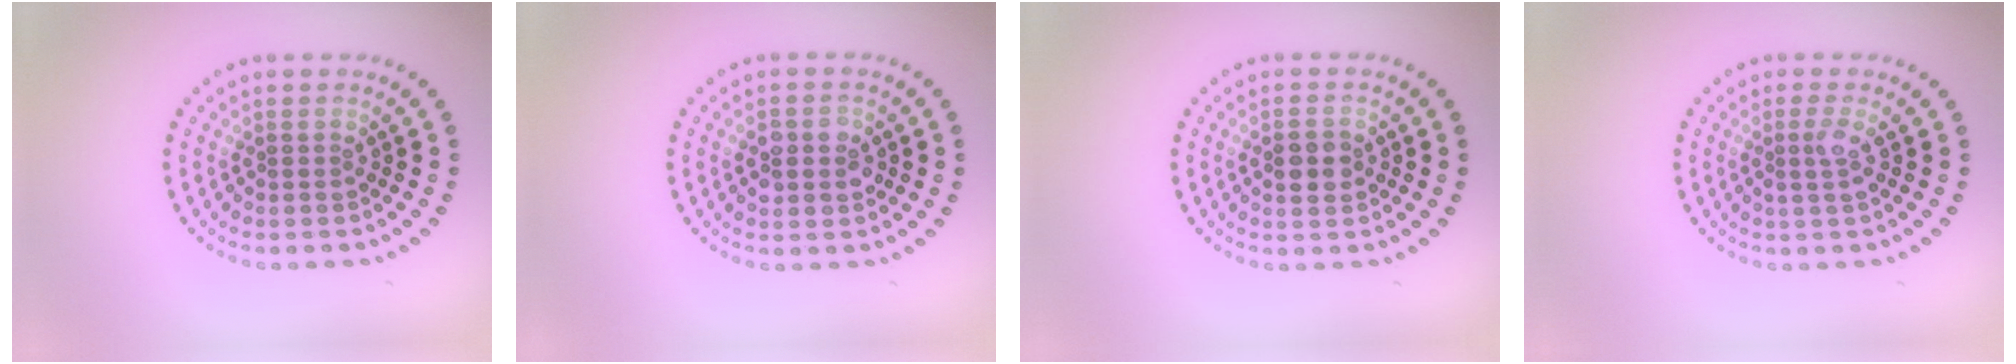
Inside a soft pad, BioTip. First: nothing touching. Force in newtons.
{"total": 2.8, "press": 2.8, "slide": 0.2}
{"total": 2.8, "press": 2.8, "slide": 0.3}
{"total": 1.7, "press": 1.4, "slide": 0.9}